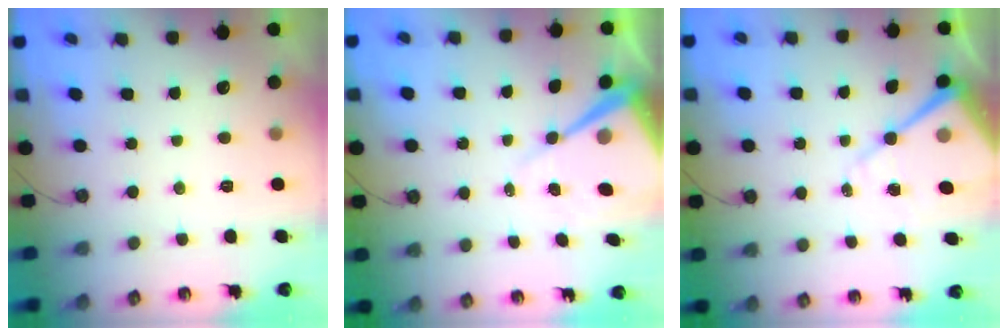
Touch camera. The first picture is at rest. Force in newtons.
{"total": 10.9, "press": 10.9, "slide": 0.8}
{"total": 11.7, "press": 11.7, "slide": 1.1}